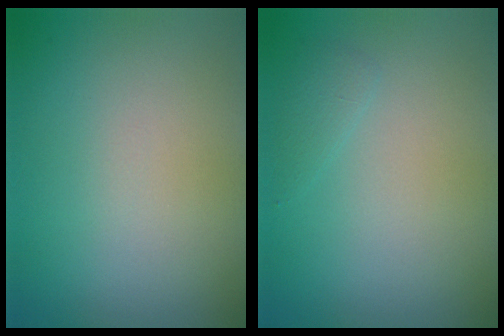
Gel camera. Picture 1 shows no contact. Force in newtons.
{"total": 0.9, "press": 0.9, "slide": 0.1}